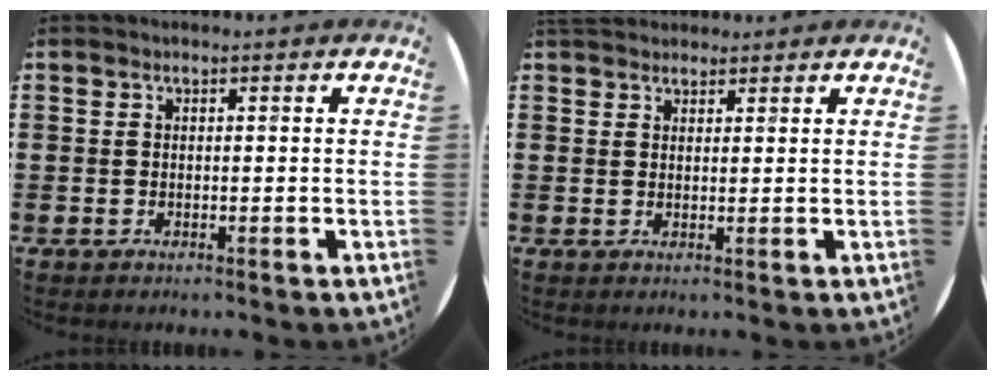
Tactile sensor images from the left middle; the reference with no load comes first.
{"total": 2.2, "force": [2.1, 0.7, 0.2], "torque": [0.000, -0.001, 0.040]}